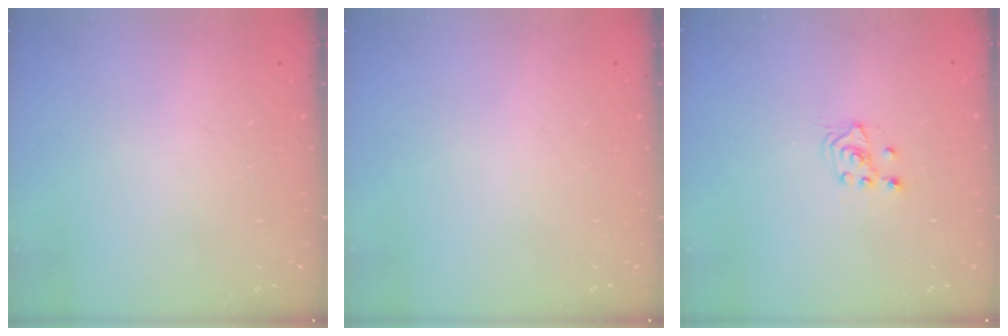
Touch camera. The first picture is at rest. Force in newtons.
{"total": 0.0}
{"total": 2.1, "press": 2.0, "slide": 0.8}